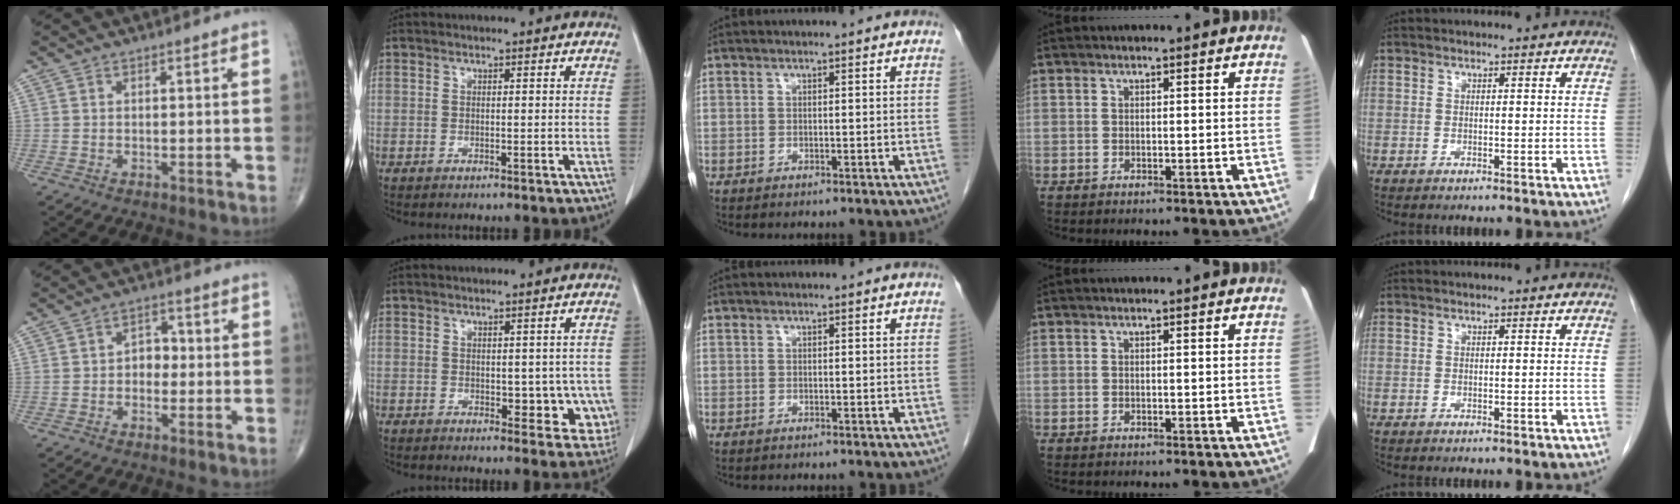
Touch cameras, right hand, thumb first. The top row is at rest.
{"thumb": {"total": 4.2, "force": [-0.4, 3.2, 2.7], "torque": [-0.015, 0.018, -0.016]}, "index": {"total": 6.6, "force": [-0.7, 4.0, 5.2], "torque": [-0.033, 0.007, -0.002]}}